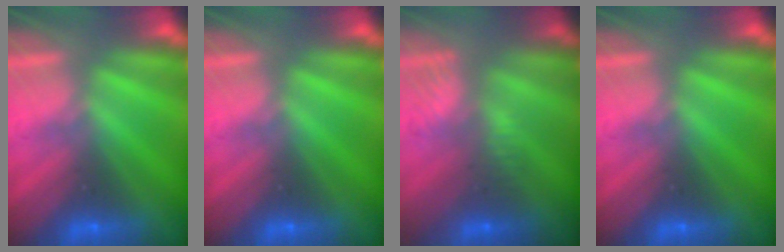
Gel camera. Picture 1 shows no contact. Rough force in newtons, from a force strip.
{"total": 0.0}
{"total": 2.6}
{"total": 0.0}